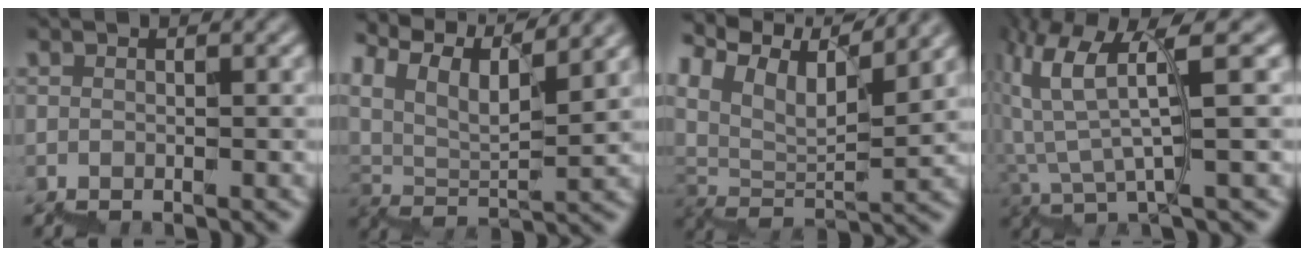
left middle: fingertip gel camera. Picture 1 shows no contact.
{"total": 10.2, "force": [9.1, 2.1, 4.1], "torque": [-0.084, 0.026, 0.144]}
{"total": 10.2, "force": [8.5, 2.6, 5.0], "torque": [-0.102, 0.025, 0.158]}
{"total": 5.3, "force": [2.6, 0.5, 4.5], "torque": [-0.096, 0.017, 0.045]}